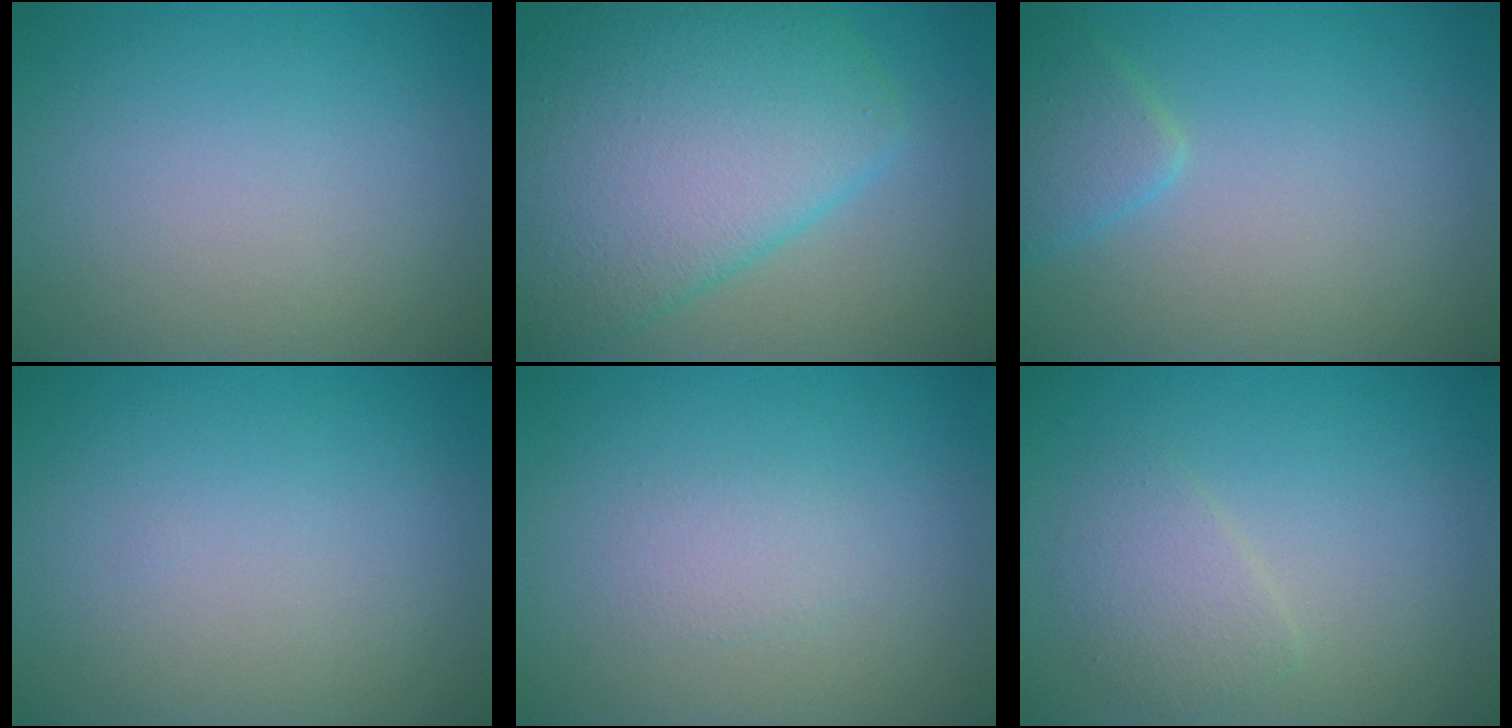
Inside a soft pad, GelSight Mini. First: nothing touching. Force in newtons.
{"total": 10.4, "press": 10.4, "slide": 0.3}
{"total": 2.1, "press": 2.1, "slide": 0.1}
{"total": 0.0}
{"total": 1.1, "press": 1.1, "slide": 0.1}
{"total": 2.1, "press": 2.1, "slide": 0.0}